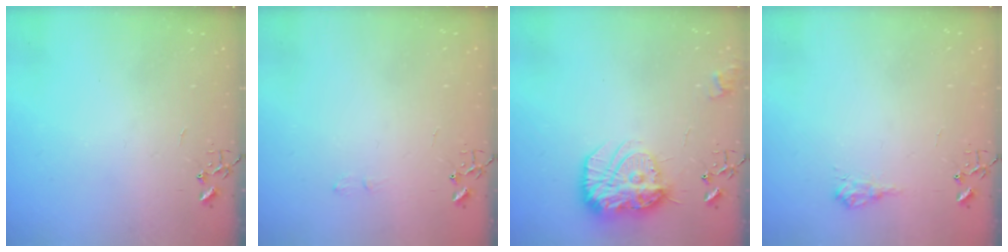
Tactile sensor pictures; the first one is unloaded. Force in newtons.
{"total": 4.6, "press": 4.6, "slide": 0.7}
{"total": 16.5, "press": 16.5, "slide": 1.4}
{"total": 8.5, "press": 8.5, "slide": 0.8}